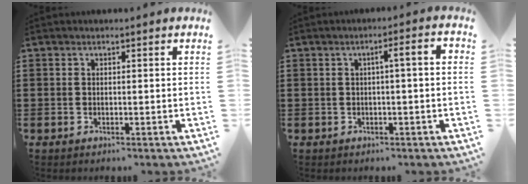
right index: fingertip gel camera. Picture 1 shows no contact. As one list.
[{"total": 2.9, "force": [-0.4, 0.0, 2.9], "torque": [-0.050, 0.000, -0.011]}]